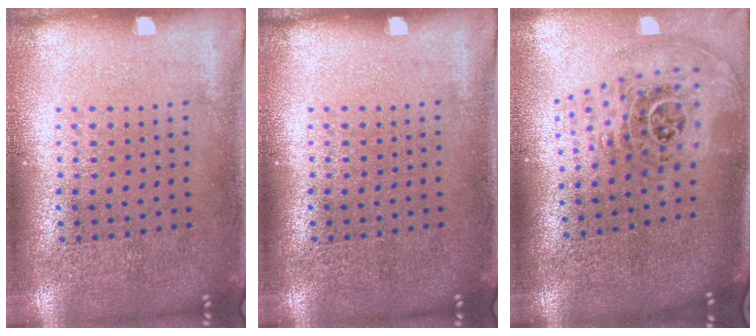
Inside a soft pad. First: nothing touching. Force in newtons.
{"total": 0.0}
{"total": 1.9, "press": 1.5, "slide": 1.2}